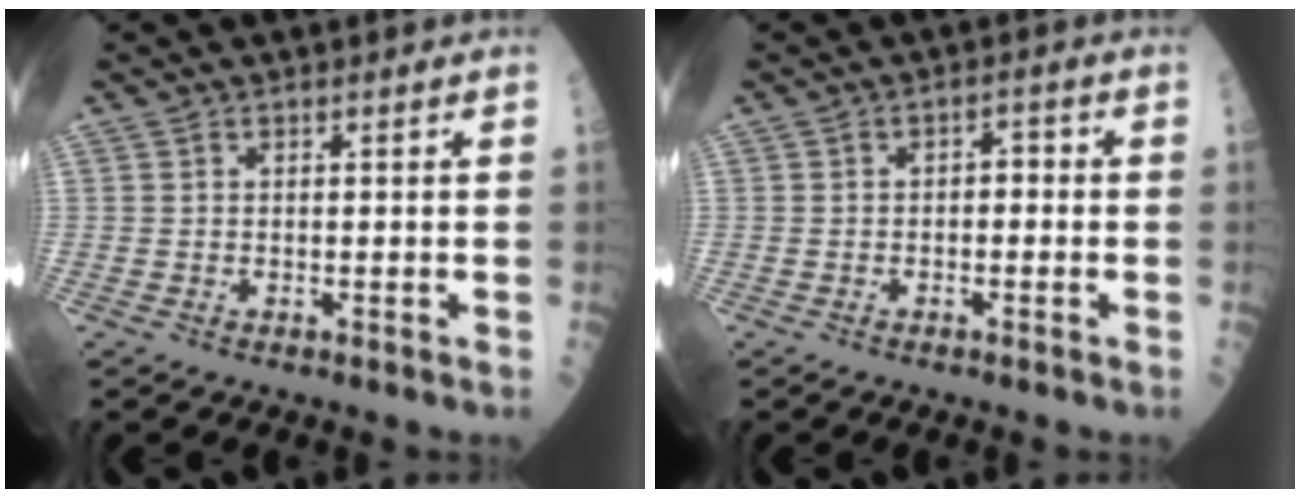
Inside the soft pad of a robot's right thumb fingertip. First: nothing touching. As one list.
[{"total": 2.3, "force": [-0.3, 1.5, 1.7], "torque": [-0.012, 0.012, -0.010]}]